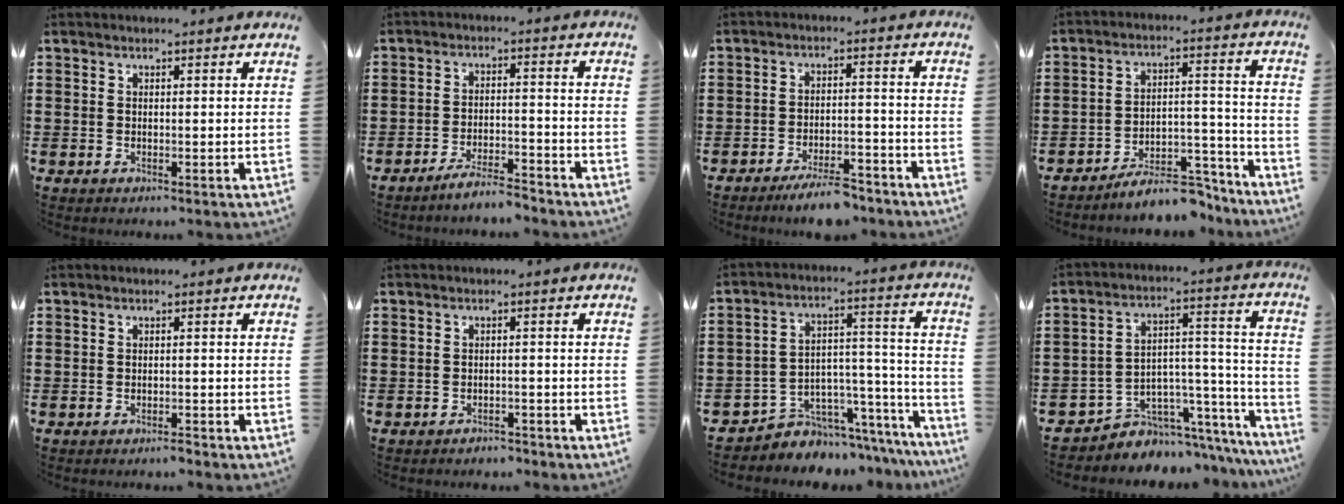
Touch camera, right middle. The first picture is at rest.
{"total": 4.5, "force": [-4.3, 0.0, 1.4], "torque": [-0.032, -0.005, -0.084]}
{"total": 5.5, "force": [-5.0, 0.6, 2.2], "torque": [-0.040, -0.002, -0.092]}
{"total": 7.8, "force": [-7.1, 1.7, 2.7], "torque": [-0.031, 0.022, -0.127]}
{"total": 0.9, "force": [-0.8, 0.0, 0.3], "torque": [-0.008, -0.002, -0.016]}
{"total": 1.6, "force": [-1.6, 0.2, -0.2], "torque": [-0.004, -0.001, -0.035]}
{"total": 4.9, "force": [-4.1, 2.5, -0.2], "torque": [-0.009, -0.004, -0.081]}
{"total": 4.9, "force": [-3.9, 3.0, 0.2], "torque": [-0.017, -0.012, -0.071]}